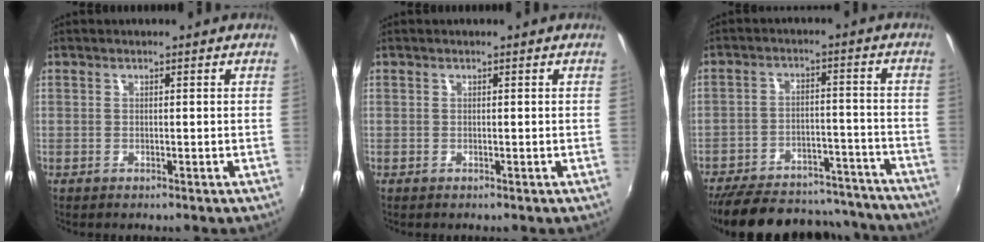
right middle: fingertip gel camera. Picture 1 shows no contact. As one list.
[{"total": 0.0}, {"total": 26.8, "force": [-23.0, 9.6, 9.8], "torque": [-0.202, 0.033, -0.292]}]